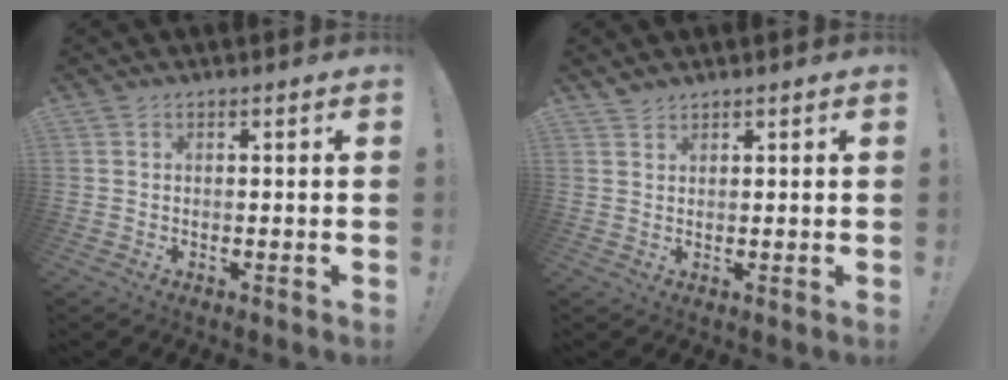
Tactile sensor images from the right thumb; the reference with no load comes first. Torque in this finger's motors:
{"motor_torque": [0.20, 0.11, 0.22, -0.01, 0.02]}